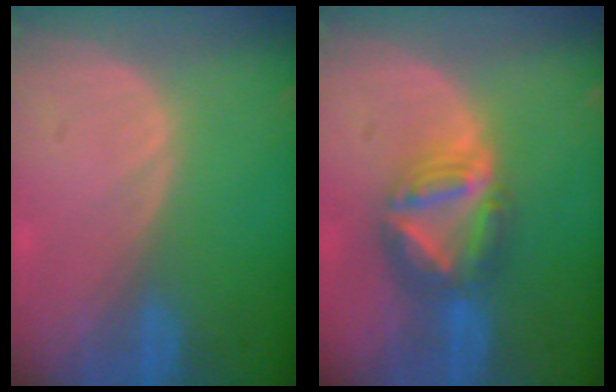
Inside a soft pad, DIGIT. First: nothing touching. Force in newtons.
{"total": 7.9, "press": 6.7, "slide": 4.1}